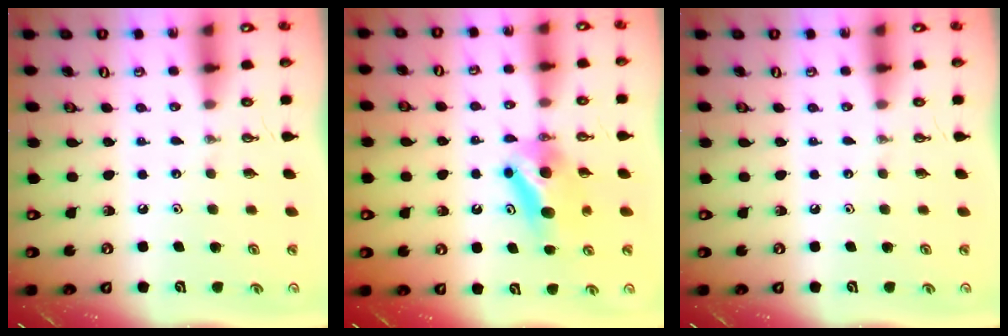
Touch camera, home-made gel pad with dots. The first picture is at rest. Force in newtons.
{"total": 7.9, "press": 5.4, "slide": 5.7}
{"total": 0.0}